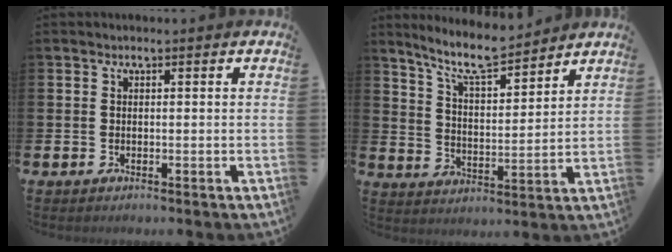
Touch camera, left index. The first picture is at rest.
{"total": 8.4, "force": [7.6, 1.5, 3.3], "torque": [-0.084, -0.044, 0.135]}